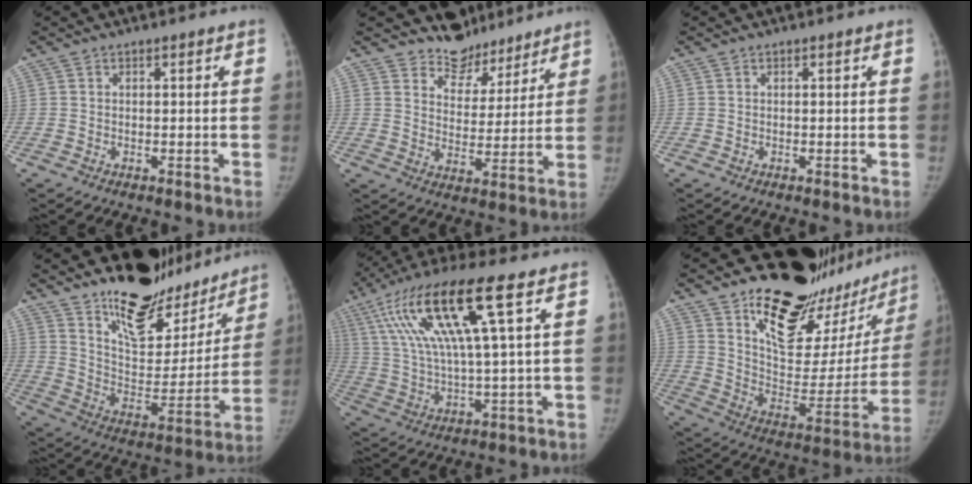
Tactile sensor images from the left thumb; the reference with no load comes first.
{"total": 8.8, "force": [7.8, 4.2, 0.2], "torque": [0.033, -0.067, 0.132]}
{"total": 0.0}
{"total": 22.6, "force": [18.2, 9.5, 9.5], "torque": [-0.087, -0.125, 0.284]}
{"total": 19.0, "force": [7.7, 2.6, 17.1], "torque": [-0.353, -0.004, 0.136]}
{"total": 30.6, "force": [22.5, 12.5, 16.5], "torque": [-0.201, -0.123, 0.329]}